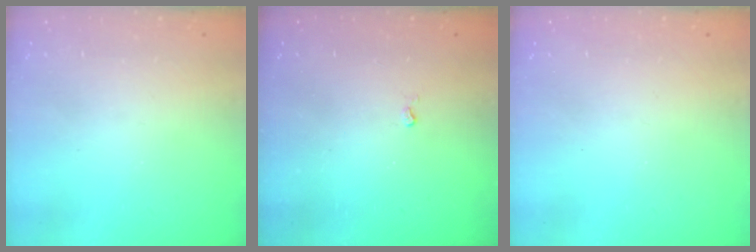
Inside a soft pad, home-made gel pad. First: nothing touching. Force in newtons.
{"total": 2.6, "press": 2.6, "slide": 0.5}
{"total": 0.0}